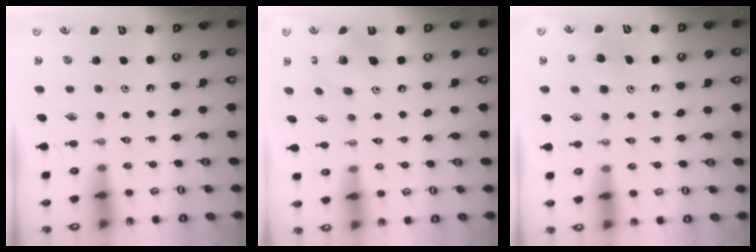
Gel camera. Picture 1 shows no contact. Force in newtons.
{"total": 13.0, "press": 12.9, "slide": 1.3}
{"total": 5.2, "press": 5.2, "slide": 0.4}